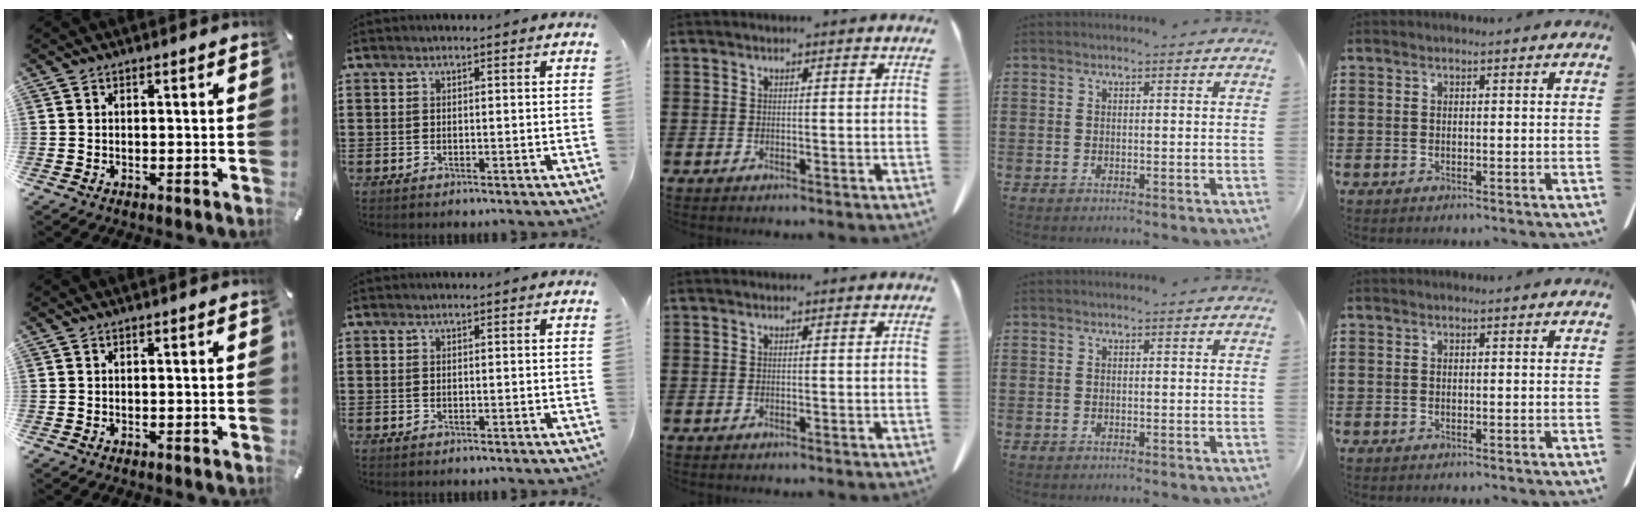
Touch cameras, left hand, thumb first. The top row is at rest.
{}